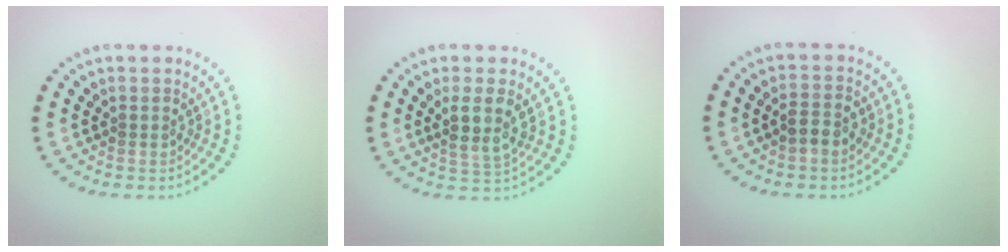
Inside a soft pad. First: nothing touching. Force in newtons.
{"total": 2.8, "press": 2.5, "slide": 1.3}
{"total": 2.1, "press": 2.0, "slide": 0.5}